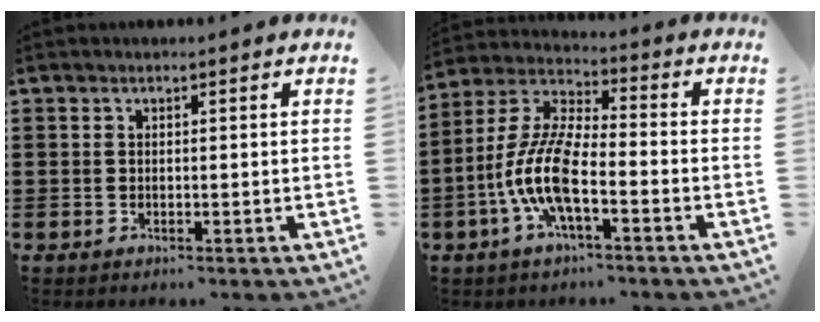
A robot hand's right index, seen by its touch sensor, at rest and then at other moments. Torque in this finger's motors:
{"motor_torque": [2.14, 0.00, 1.05, 0.21]}